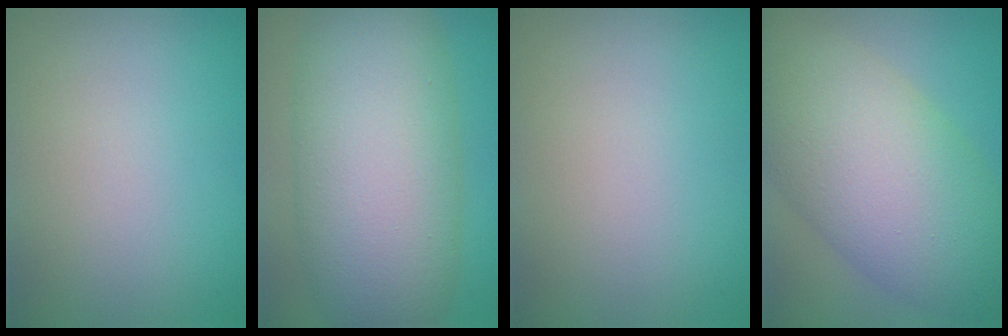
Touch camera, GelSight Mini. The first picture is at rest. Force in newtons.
{"total": 12.5, "press": 12.5, "slide": 0.5}
{"total": 0.0}
{"total": 12.7, "press": 12.7, "slide": 0.2}